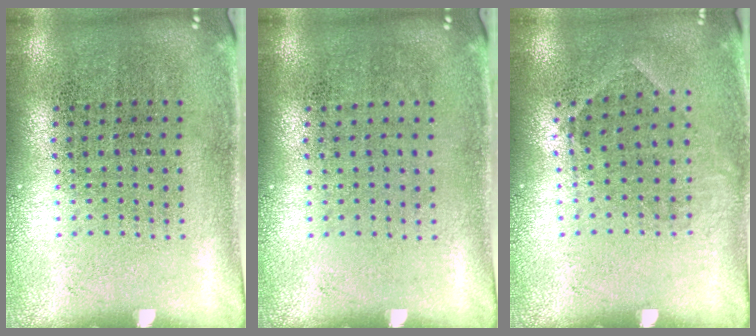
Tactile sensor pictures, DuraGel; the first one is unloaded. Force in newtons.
{"total": 0.0}
{"total": 0.8, "press": 0.7, "slide": 0.5}